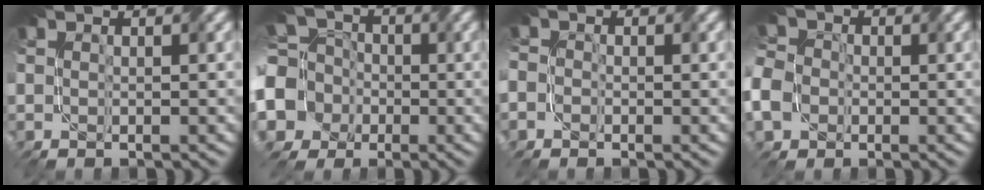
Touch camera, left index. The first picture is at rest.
{"total": 9.3, "force": [-1.6, 8.5, 3.2], "torque": [-0.099, -0.008, -0.051]}
{"total": 2.1, "force": [-1.0, 1.8, 0.4], "torque": [-0.012, 0.003, -0.018]}
{"total": 6.0, "force": [-1.7, 5.0, 2.8], "torque": [-0.081, 0.001, -0.039]}